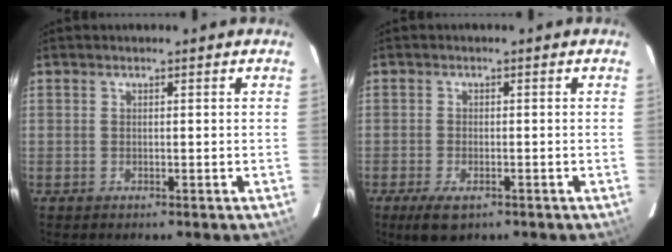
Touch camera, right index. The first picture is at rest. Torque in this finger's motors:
{"motor_torque": [0.40, -0.36, 0.22, 0.03]}